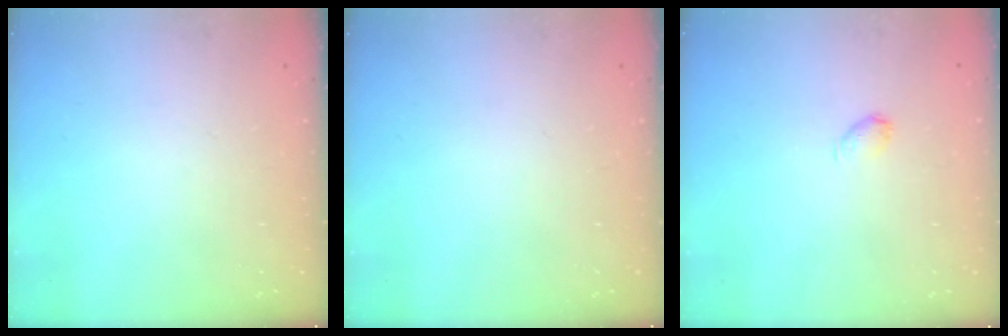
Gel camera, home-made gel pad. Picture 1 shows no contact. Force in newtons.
{"total": 0.0}
{"total": 3.2, "press": 3.1, "slide": 0.6}